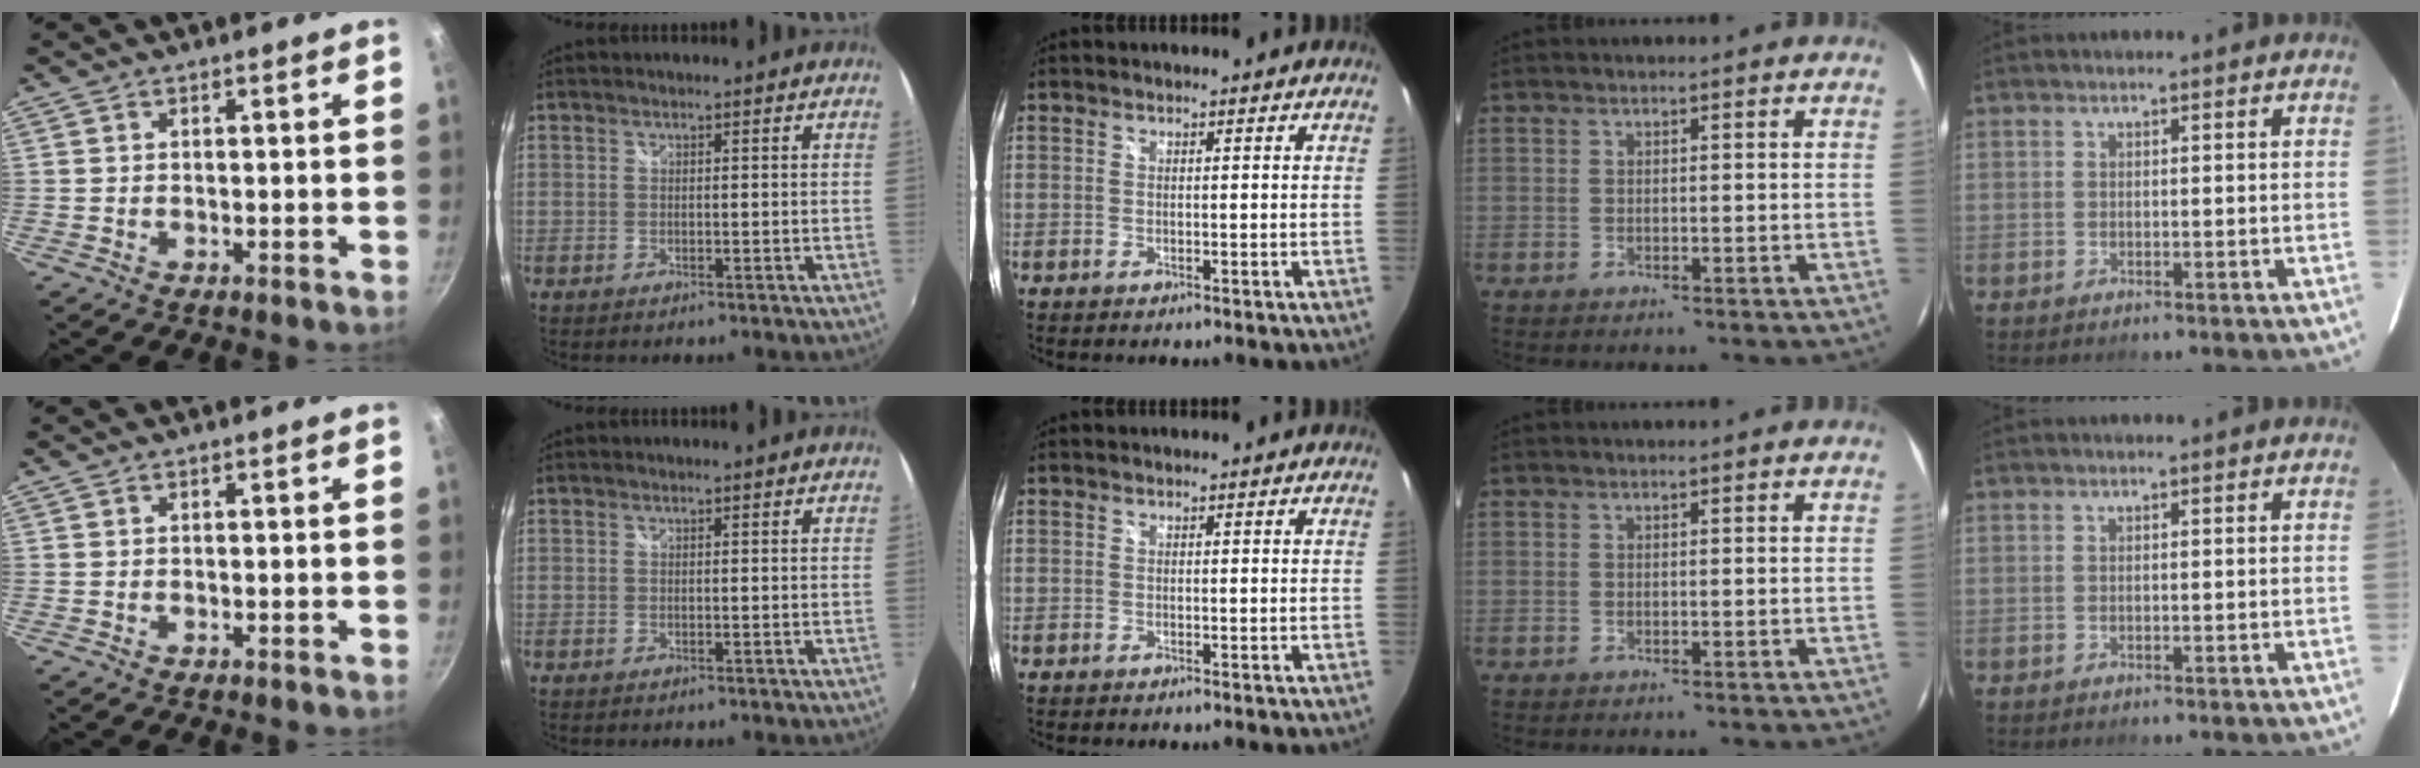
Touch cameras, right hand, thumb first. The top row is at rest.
{}